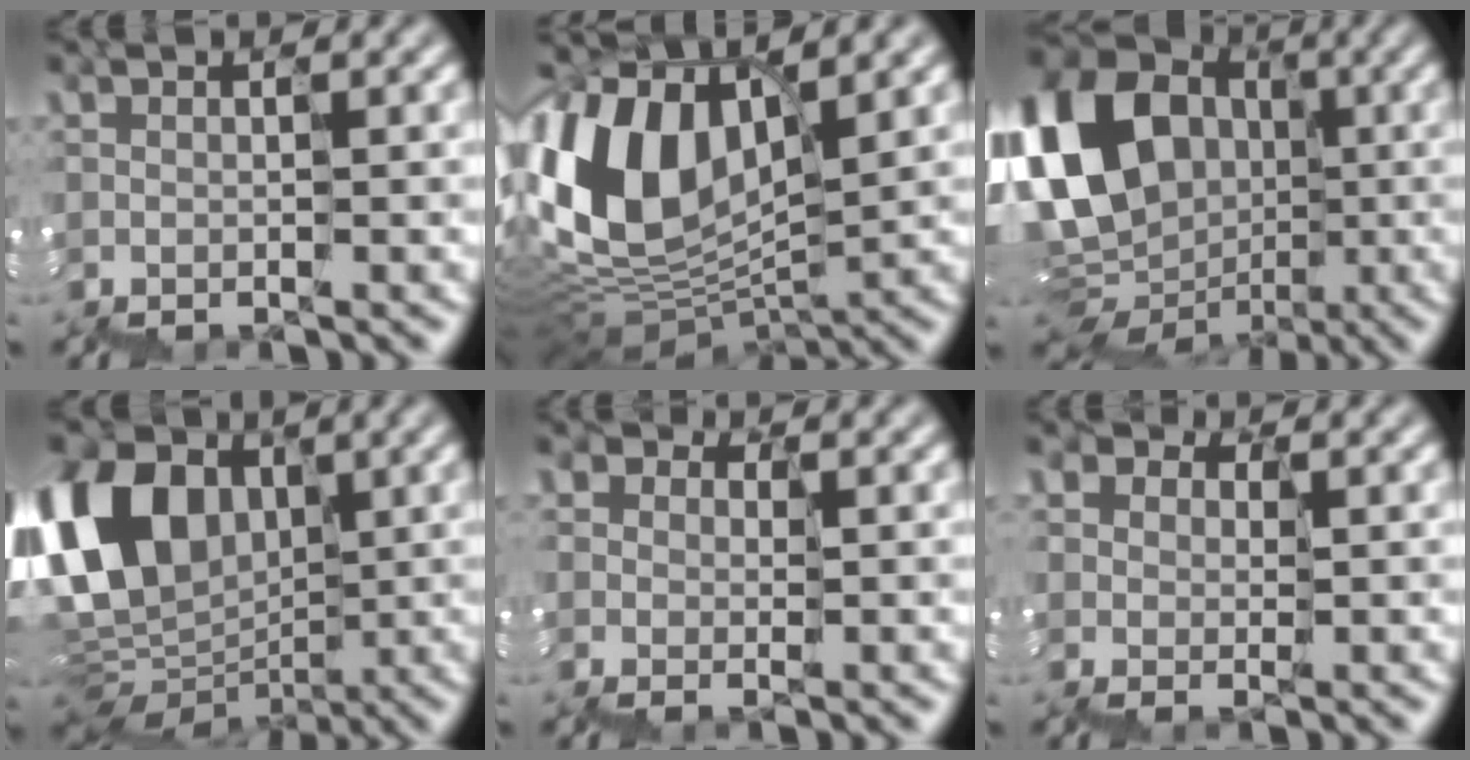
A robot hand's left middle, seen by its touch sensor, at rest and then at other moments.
{"total": 8.5, "force": [3.8, 5.0, 5.7], "torque": [-0.168, 0.017, 0.073]}
{"total": 15.2, "force": [0.3, 13.0, 7.9], "torque": [-0.182, 0.007, -0.016]}
{"total": 10.6, "force": [2.7, 7.9, 6.6], "torque": [-0.173, 0.013, 0.049]}
{"total": 1.4, "force": [0.4, 1.1, 0.7], "torque": [-0.033, 0.003, 0.005]}
{"total": 2.7, "force": [0.8, 2.1, 1.4], "torque": [-0.041, 0.001, 0.016]}